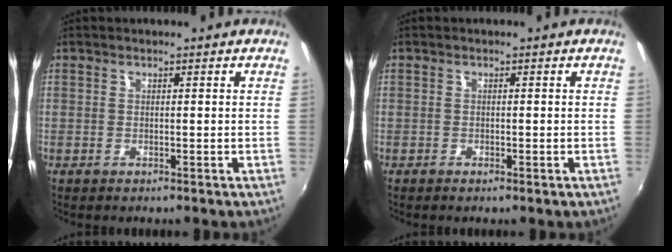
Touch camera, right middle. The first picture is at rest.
{"total": 0.6, "force": [-0.4, 0.1, 0.5], "torque": [-0.008, -0.001, -0.007]}